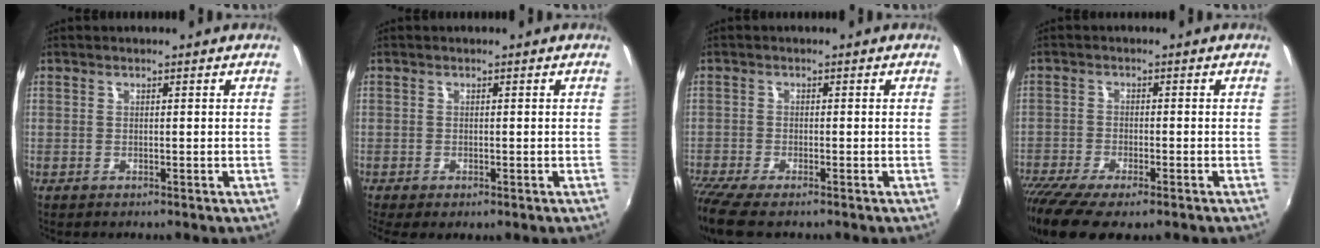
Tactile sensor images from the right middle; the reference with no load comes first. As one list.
[{"total": 2.1, "force": [-1.1, 0.6, 1.6], "torque": [-0.030, -0.009, -0.013]}, {"total": 6.4, "force": [-5.1, 0.9, 3.8], "torque": [-0.096, -0.032, -0.097]}, {"total": 13.3, "force": [-9.3, 3.9, 8.7], "torque": [-0.200, -0.064, -0.163]}]